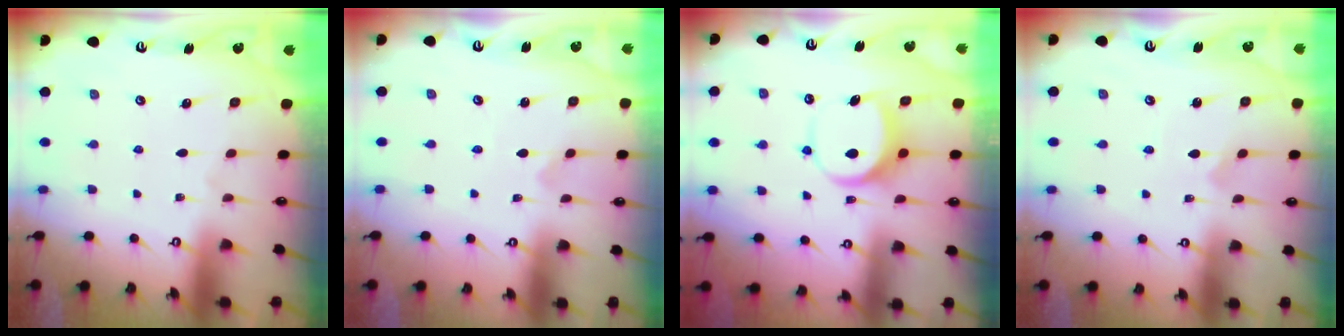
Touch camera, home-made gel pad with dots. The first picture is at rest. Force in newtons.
{"total": 0.0}
{"total": 6.7, "press": 6.7, "slide": 0.5}
{"total": 2.1, "press": 2.1, "slide": 0.3}